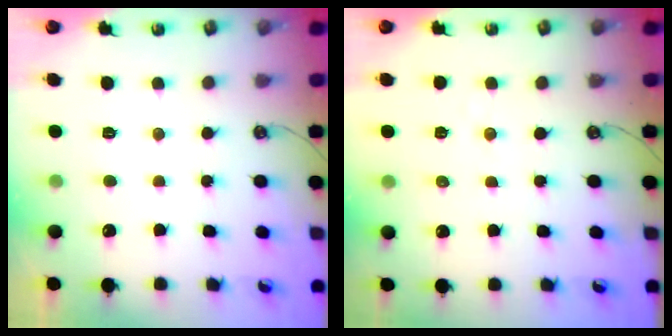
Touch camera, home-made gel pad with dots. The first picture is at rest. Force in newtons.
{"total": 1.8, "press": 1.7, "slide": 0.2}